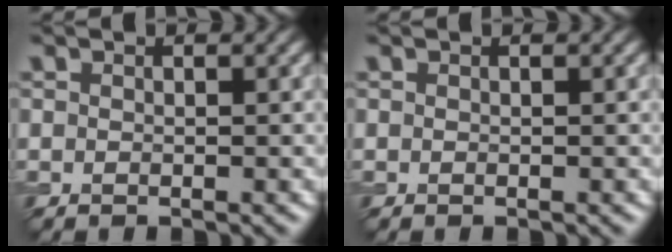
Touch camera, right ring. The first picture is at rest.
{"total": 0.0}